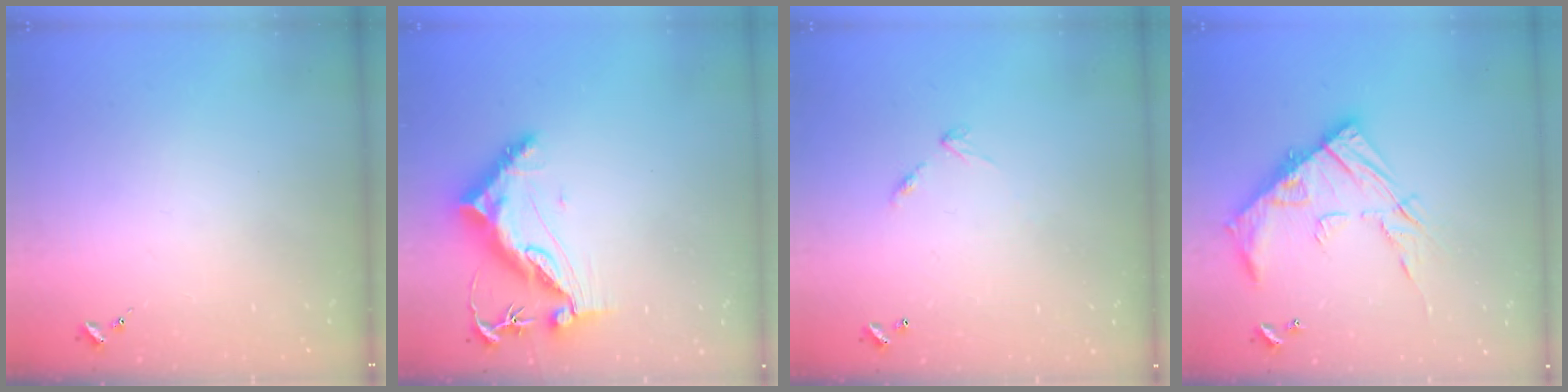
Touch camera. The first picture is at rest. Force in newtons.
{"total": 9.9, "press": 9.8, "slide": 1.1}
{"total": 6.0, "press": 6.0, "slide": 0.5}
{"total": 17.3, "press": 17.3, "slide": 1.4}